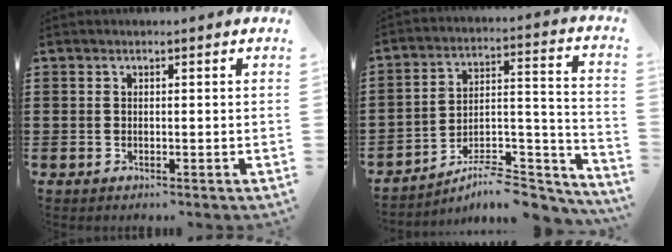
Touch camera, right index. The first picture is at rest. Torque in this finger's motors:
{"motor_torque": [-0.08, -0.12, -0.18, -0.21]}